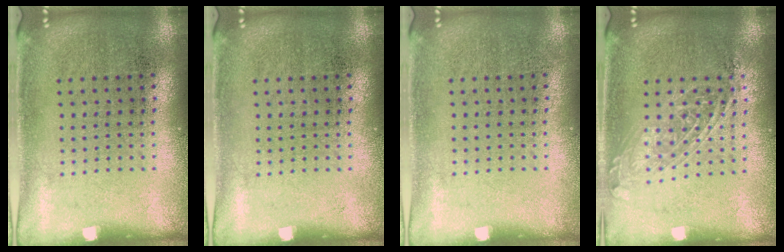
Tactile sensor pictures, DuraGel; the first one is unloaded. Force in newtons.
{"total": 0.0}
{"total": 0.0}
{"total": 1.6, "press": 1.3, "slide": 0.9}